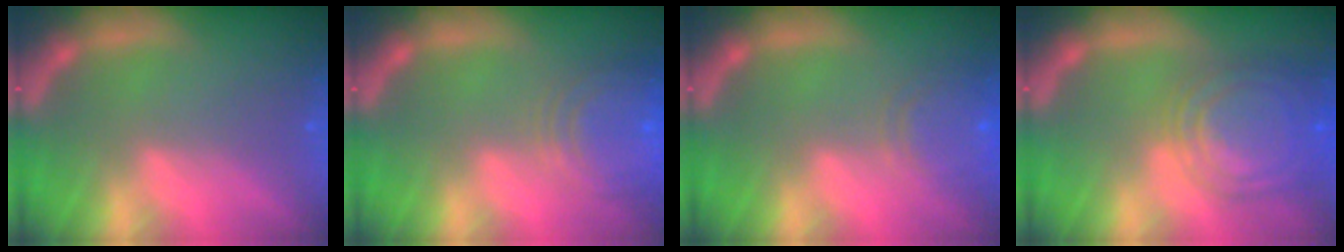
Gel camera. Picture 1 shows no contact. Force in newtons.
{"total": 8.5}
{"total": 5.1}
{"total": 10.0}